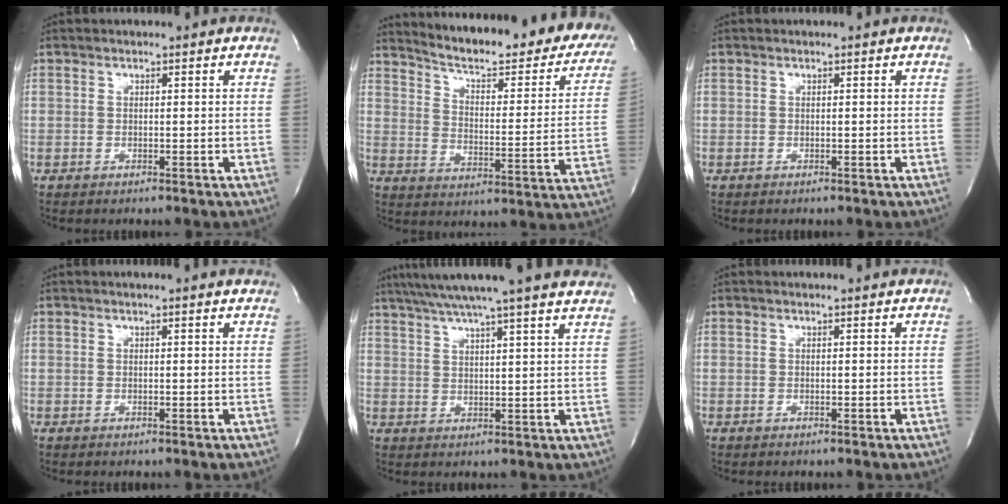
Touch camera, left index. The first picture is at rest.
{"total": 26.7, "force": [22.8, 5.6, 12.7], "torque": [-0.179, -0.065, 0.279]}
{"total": 0.0}
{"total": 2.3, "force": [2.1, -0.3, 0.8], "torque": [-0.020, 0.005, 0.020]}
{"total": 20.9, "force": [18.2, -0.6, 10.2], "torque": [-0.176, 0.005, 0.238]}
{"total": 1.2, "force": [1.2, 0.0, 0.2], "torque": [-0.011, 0.004, 0.014]}